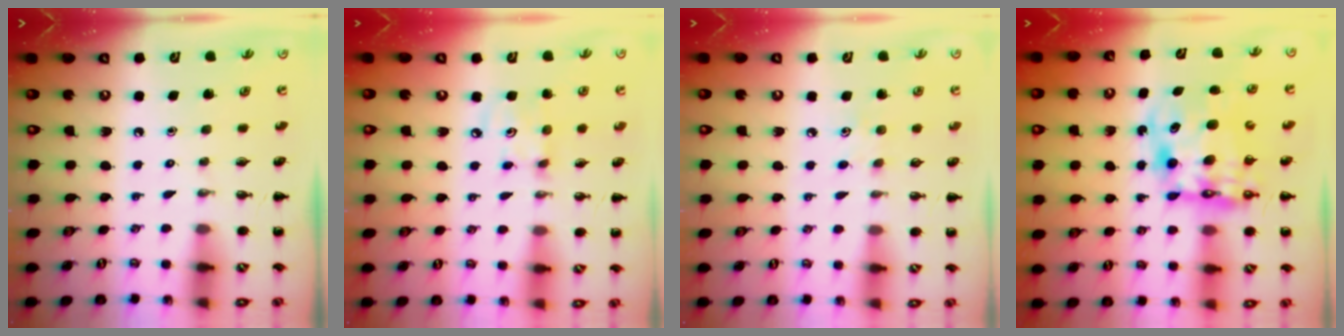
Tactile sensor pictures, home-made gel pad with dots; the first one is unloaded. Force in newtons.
{"total": 3.7, "press": 3.7, "slide": 0.7}
{"total": 3.9, "press": 3.7, "slide": 1.0}
{"total": 11.1, "press": 10.7, "slide": 3.0}